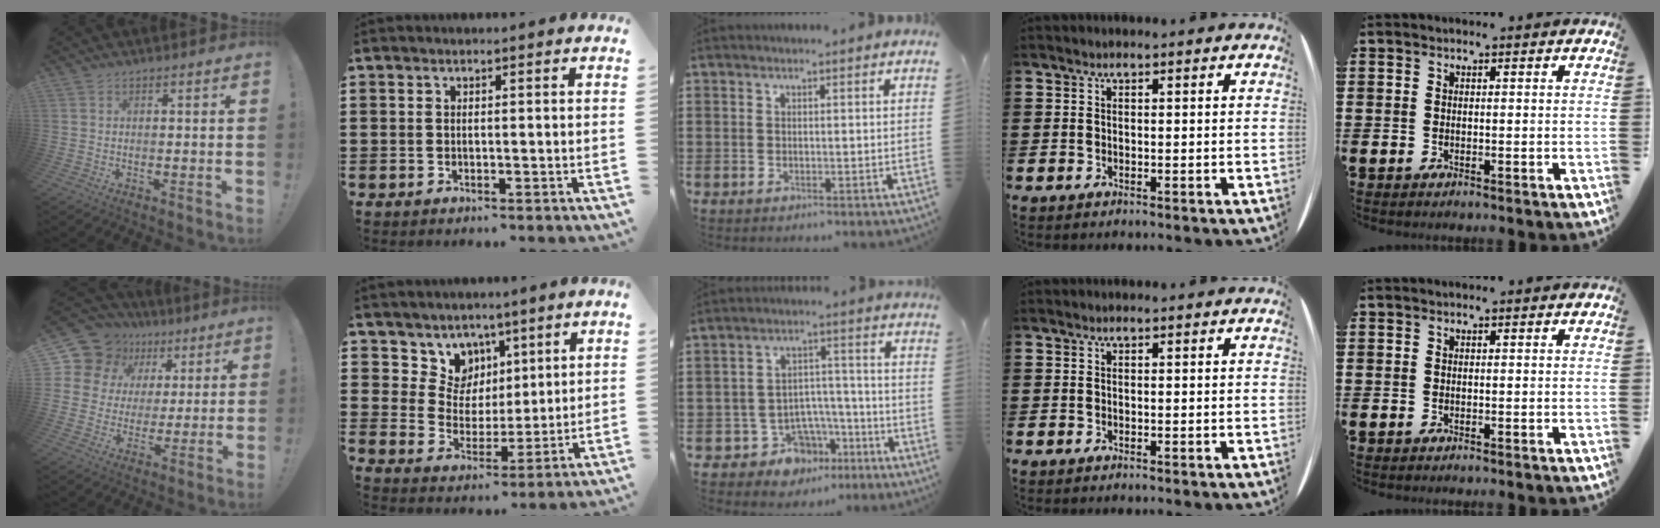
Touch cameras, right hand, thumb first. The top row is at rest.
{"thumb": {"total": 14.0, "force": [6.9, 11.1, 5.0], "torque": [-0.089, -0.041, 0.147]}, "index": {"total": 7.1, "force": [4.1, 5.8, 0.5], "torque": [-0.056, -0.020, 0.078]}, "middle": {"total": 7.4, "force": [-5.1, 5.1, 1.9], "torque": [-0.039, 0.028, -0.089]}}